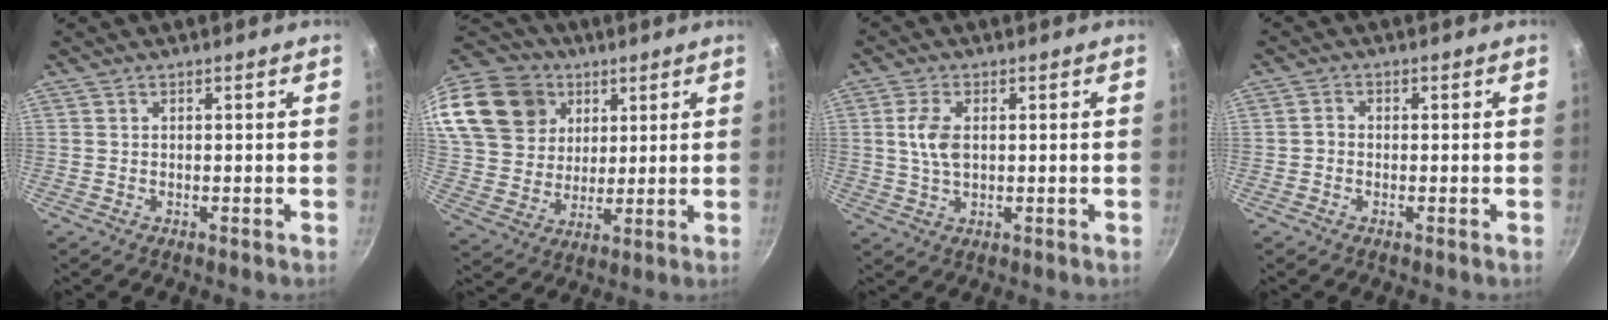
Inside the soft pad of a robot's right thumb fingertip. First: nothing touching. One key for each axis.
{"total": 23.6, "fx": 10.2, "fy": 18.3, "fz": 10.8, "tx": -0.231, "ty": 0.014, "tz": 0.196}
{"total": 5.7, "fx": 0.9, "fy": 3.2, "fz": 4.6, "tx": -0.087, "ty": 0.002, "tz": 0.017}
{"total": 1.6, "fx": -0.4, "fy": 1.3, "fz": 0.7, "tx": -0.010, "ty": 0.009, "tz": -0.011}